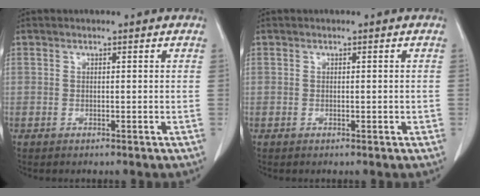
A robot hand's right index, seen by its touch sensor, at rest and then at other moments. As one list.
[{"total": 0.7, "force": [-0.1, 0.3, 0.6], "torque": [-0.013, 0.003, 0.002]}]